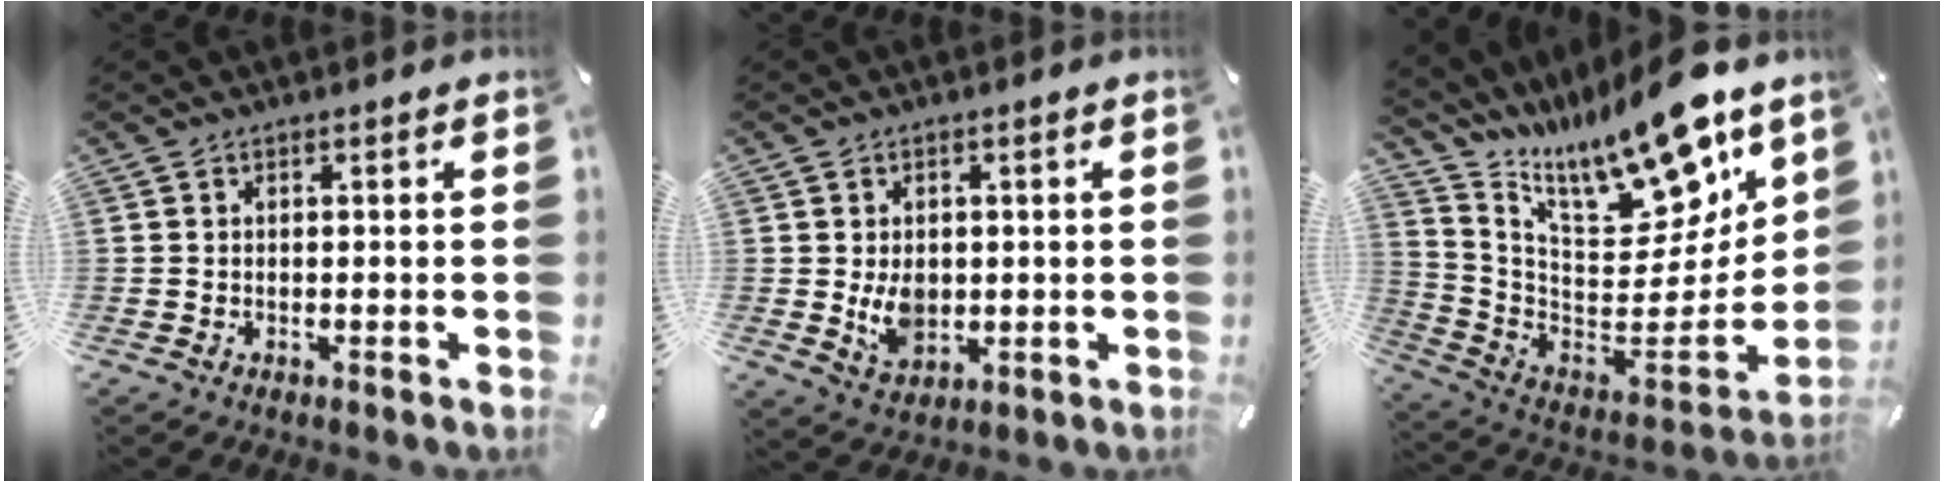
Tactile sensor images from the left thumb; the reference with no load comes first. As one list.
[{"total": 6.0, "force": [0.2, 4.6, 3.8], "torque": [-0.068, -0.009, -0.002]}, {"total": 18.6, "force": [15.3, 5.8, 8.8], "torque": [-0.131, -0.135, 0.256]}]